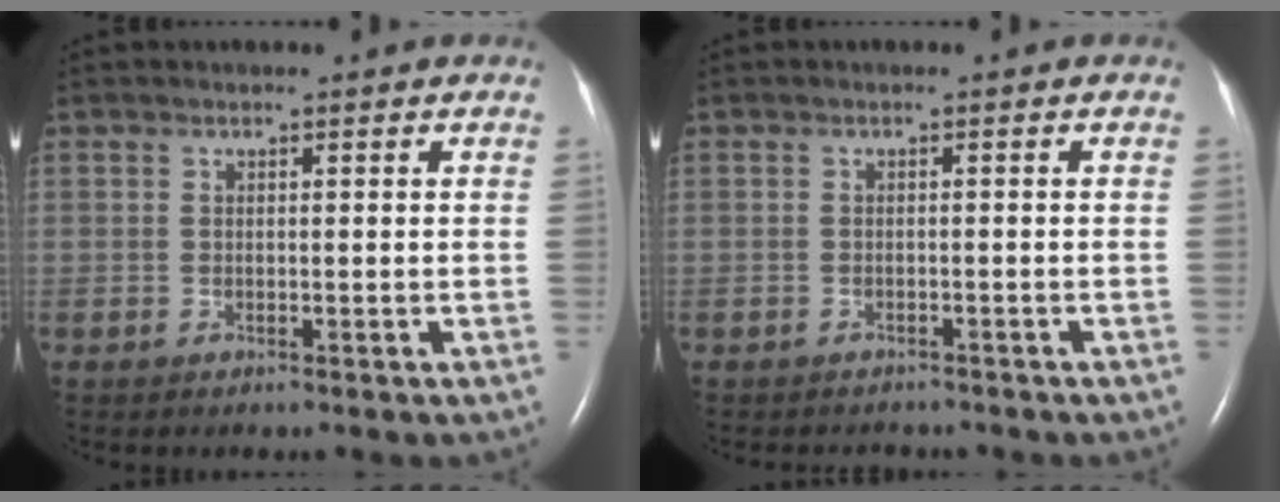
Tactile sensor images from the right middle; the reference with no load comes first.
{"total": 3.0, "force": [-2.8, 1.0, 0.4], "torque": [-0.007, -0.004, -0.034]}